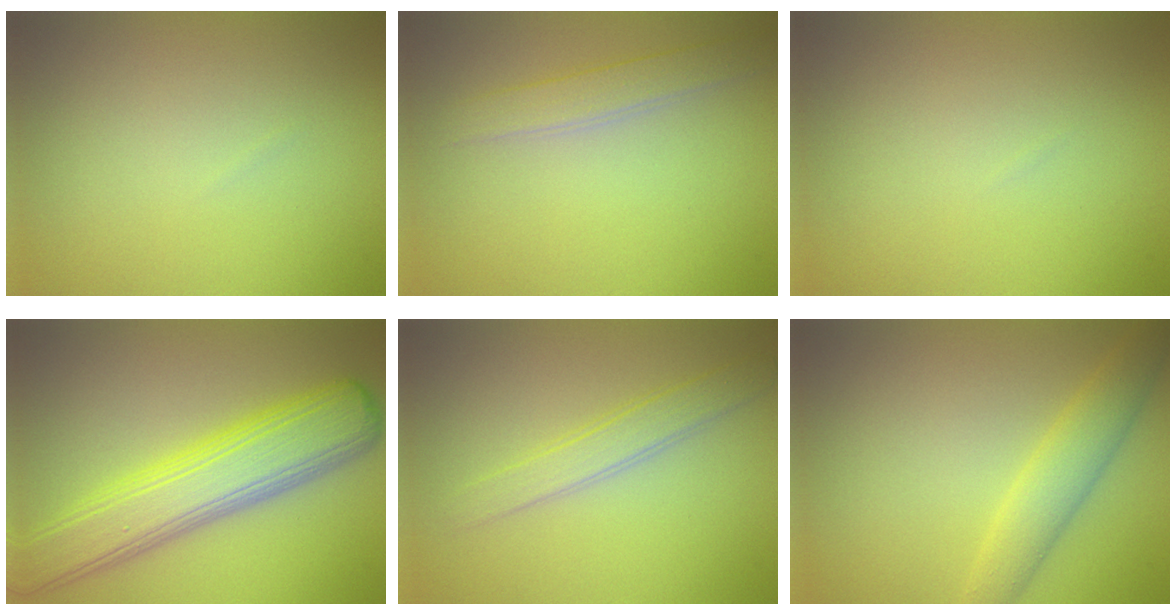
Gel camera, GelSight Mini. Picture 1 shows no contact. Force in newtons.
{"total": 2.2, "press": 2.2, "slide": 0.2}
{"total": 0.0}
{"total": 8.4, "press": 8.4, "slide": 0.2}
{"total": 2.4, "press": 2.4, "slide": 0.2}
{"total": 3.6, "press": 3.5, "slide": 0.1}